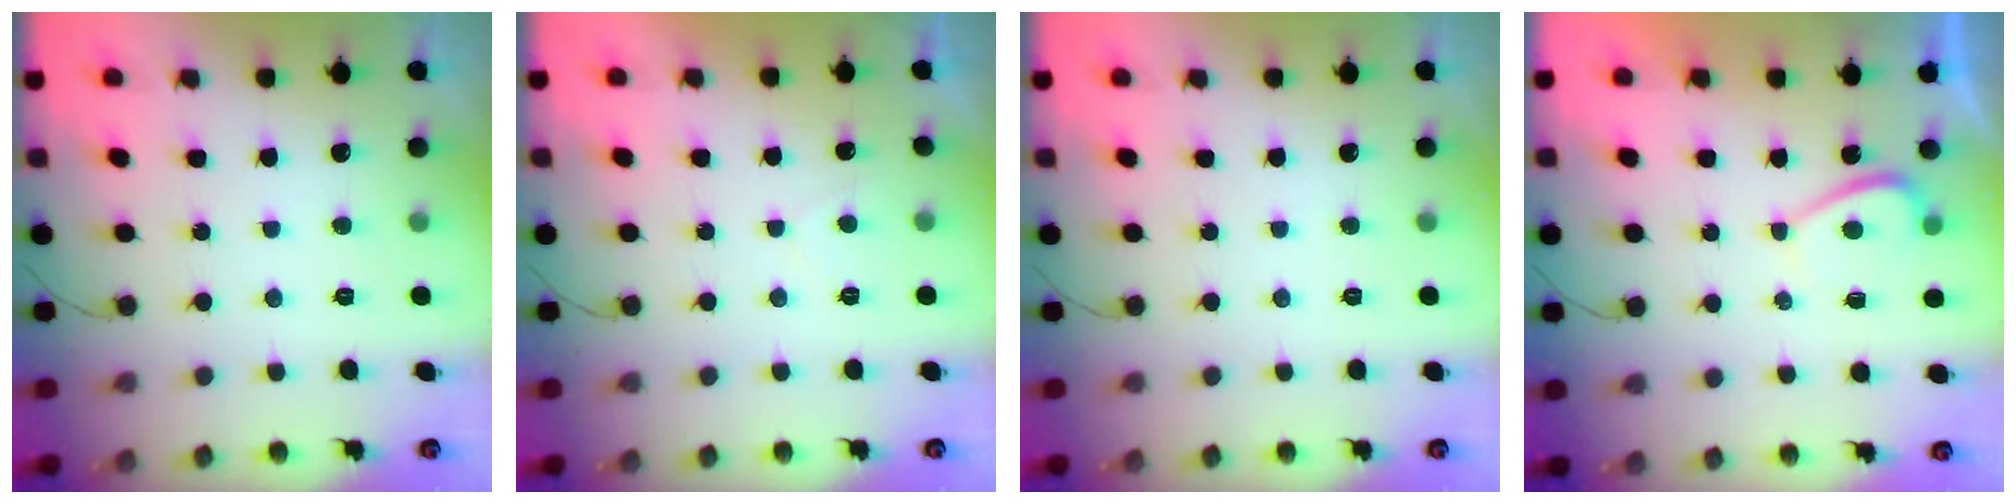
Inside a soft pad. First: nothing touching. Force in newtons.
{"total": 1.0, "press": 0.8, "slide": 0.6}
{"total": 0.0}
{"total": 2.3, "press": 2.1, "slide": 0.7}